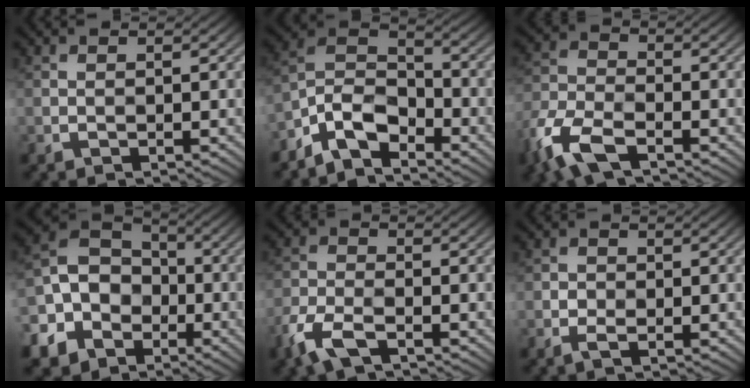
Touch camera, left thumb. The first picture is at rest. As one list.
[{"total": 8.4, "force": [-5.2, 4.1, 5.1], "torque": [-0.099, 0.008, -0.122]}, {"total": 9.5, "force": [-5.1, 4.8, 6.5], "torque": [-0.154, -0.012, -0.117]}, {"total": 12.8, "force": [-4.2, 10.8, 5.4], "torque": [-0.174, -0.026, -0.077]}, {"total": 5.6, "force": [-2.9, 2.6, 4.1], "torque": [-0.094, -0.005, -0.074]}, {"total": 1.7, "force": [0.1, 1.2, 1.2], "torque": [-0.020, 0.005, -0.006]}]